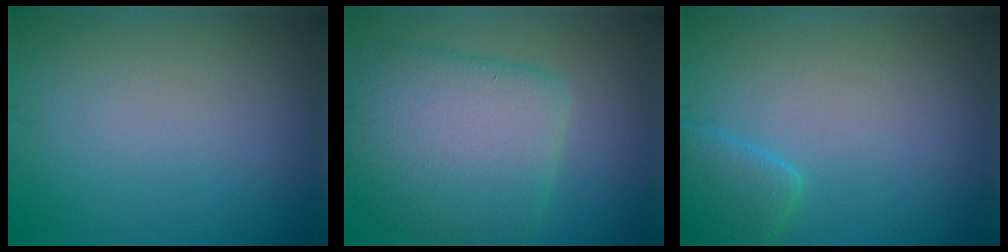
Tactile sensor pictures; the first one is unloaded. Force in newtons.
{"total": 8.6, "press": 8.6, "slide": 0.3}
{"total": 2.5, "press": 2.5, "slide": 0.3}